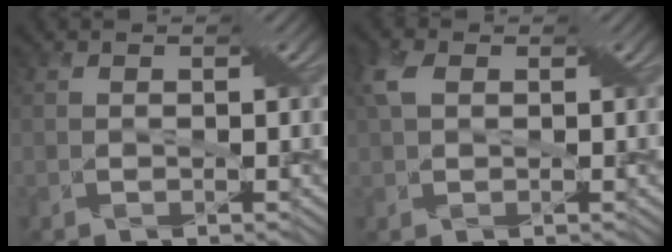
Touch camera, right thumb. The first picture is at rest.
{"total": 4.4, "force": [1.2, 2.5, 3.4], "torque": [-0.091, 0.005, 0.015]}